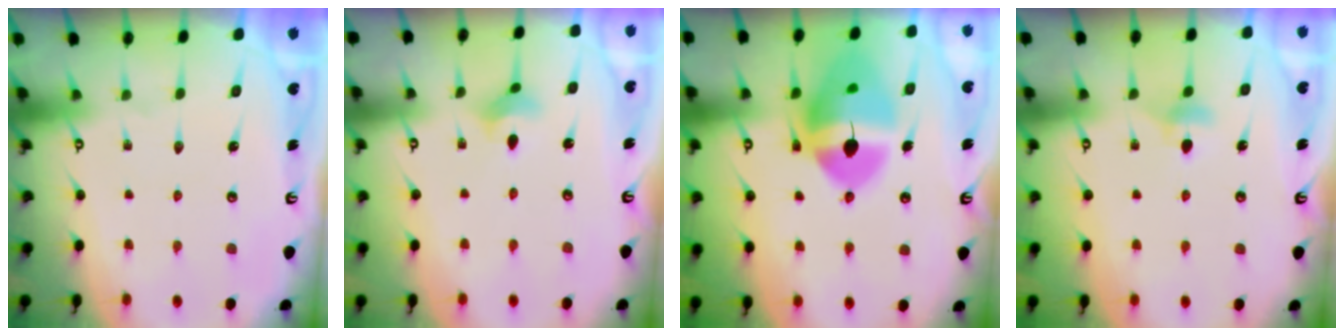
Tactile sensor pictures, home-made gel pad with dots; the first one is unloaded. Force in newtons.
{"total": 2.7, "press": 2.6, "slide": 0.5}
{"total": 17.0, "press": 16.9, "slide": 2.0}
{"total": 4.9, "press": 4.8, "slide": 0.9}